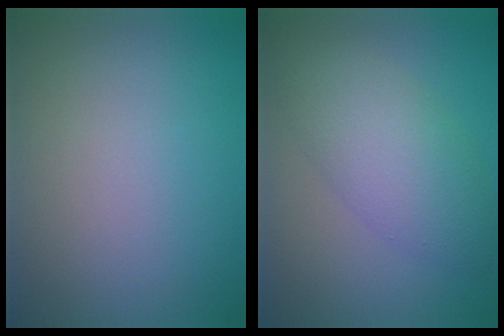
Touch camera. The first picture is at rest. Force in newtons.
{"total": 5.4, "press": 5.4, "slide": 0.2}